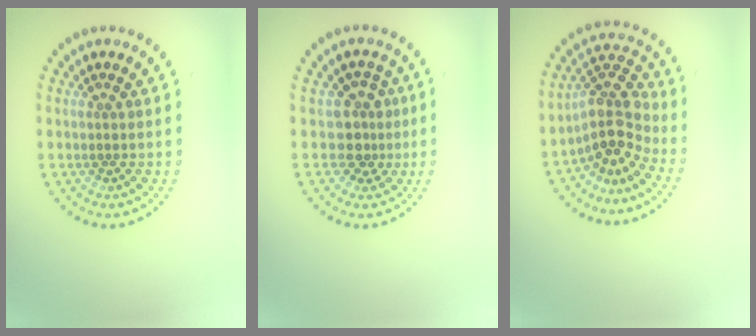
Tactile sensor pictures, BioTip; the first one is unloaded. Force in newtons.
{"total": 2.5, "press": 1.8, "slide": 1.7}
{"total": 4.3, "press": 3.2, "slide": 2.8}